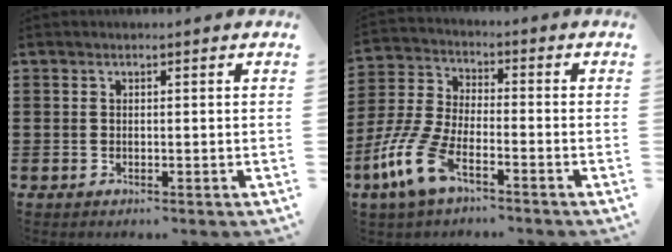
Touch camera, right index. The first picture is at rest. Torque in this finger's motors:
{"motor_torque": [0.98, 1.15, 0.66, 0.17]}